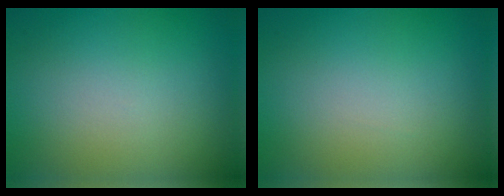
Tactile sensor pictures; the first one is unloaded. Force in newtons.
{"total": 0.0}